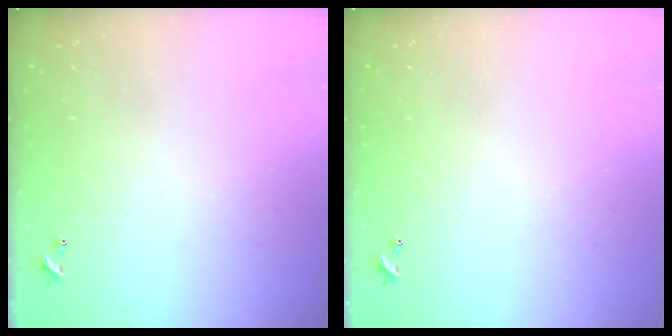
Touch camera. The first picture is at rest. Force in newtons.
{"total": 0.0}